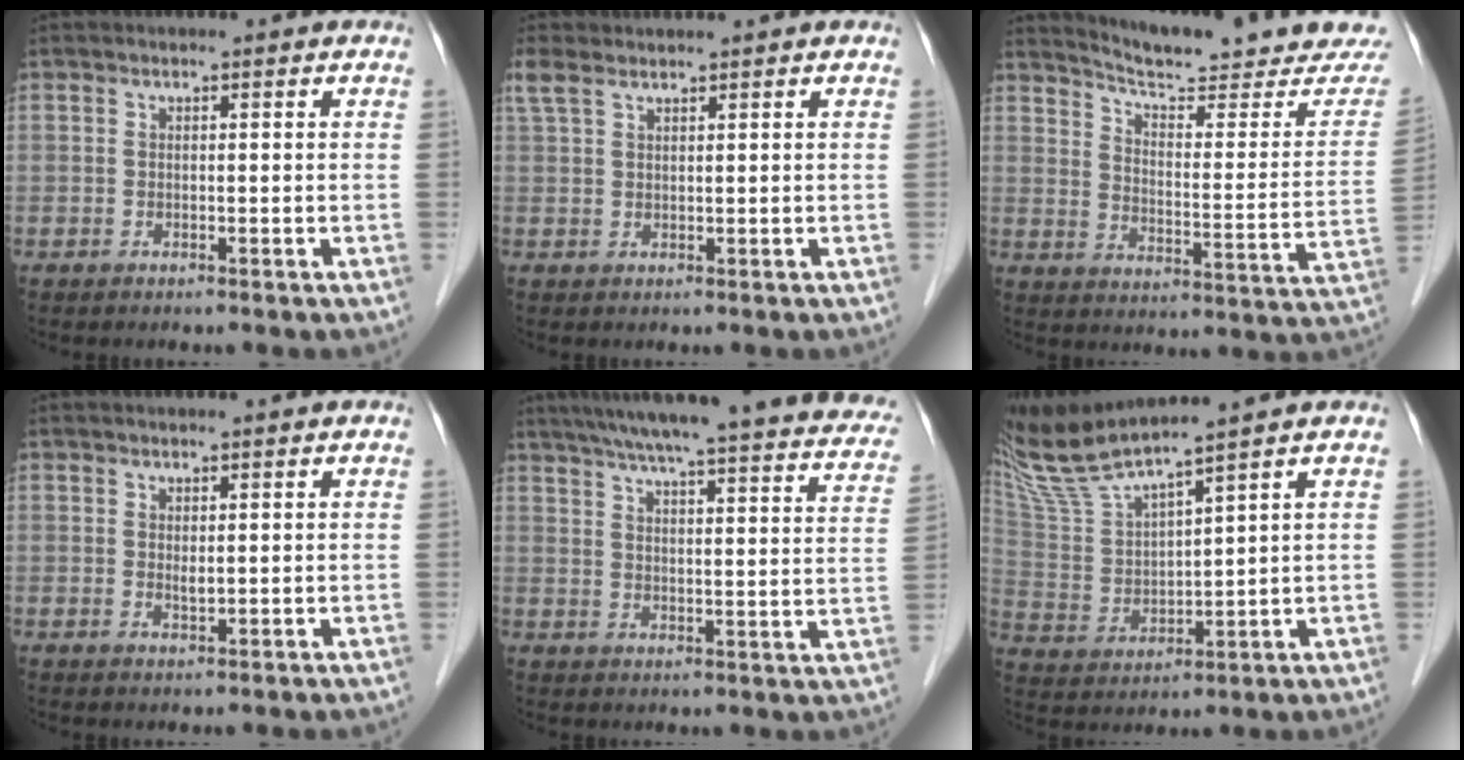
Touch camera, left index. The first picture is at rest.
{"total": 2.9, "force": [2.5, 0.8, 1.2], "torque": [-0.036, 0.026, 0.055]}
{"total": 18.9, "force": [17.8, 1.1, 6.4], "torque": [-0.088, -0.070, 0.231]}
{"total": 1.2, "force": [0.5, 0.3, 1.1], "torque": [-0.022, -0.002, 0.010]}
{"total": 30.2, "force": [26.5, 2.9, 14.2], "torque": [-0.209, -0.039, 0.318]}
{"total": 12.1, "force": [10.7, -1.2, 5.5], "torque": [-0.126, 0.002, 0.214]}